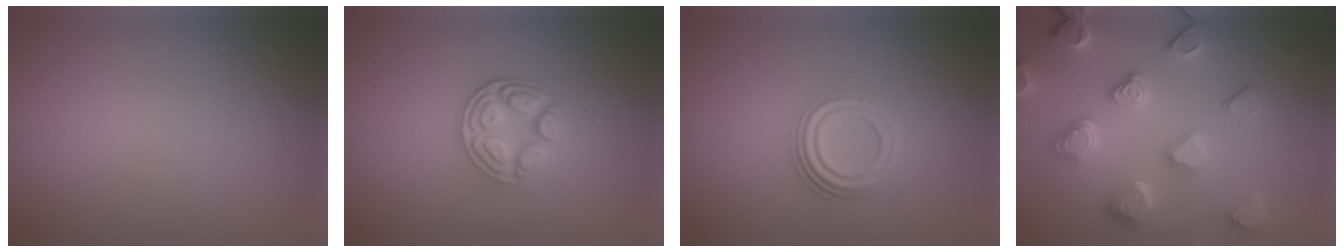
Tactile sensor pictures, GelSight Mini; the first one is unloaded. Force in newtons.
{"total": 3.6, "press": 3.1, "slide": 1.9}
{"total": 3.4, "press": 2.5, "slide": 2.4}
{"total": 5.1, "press": 4.9, "slide": 1.7}